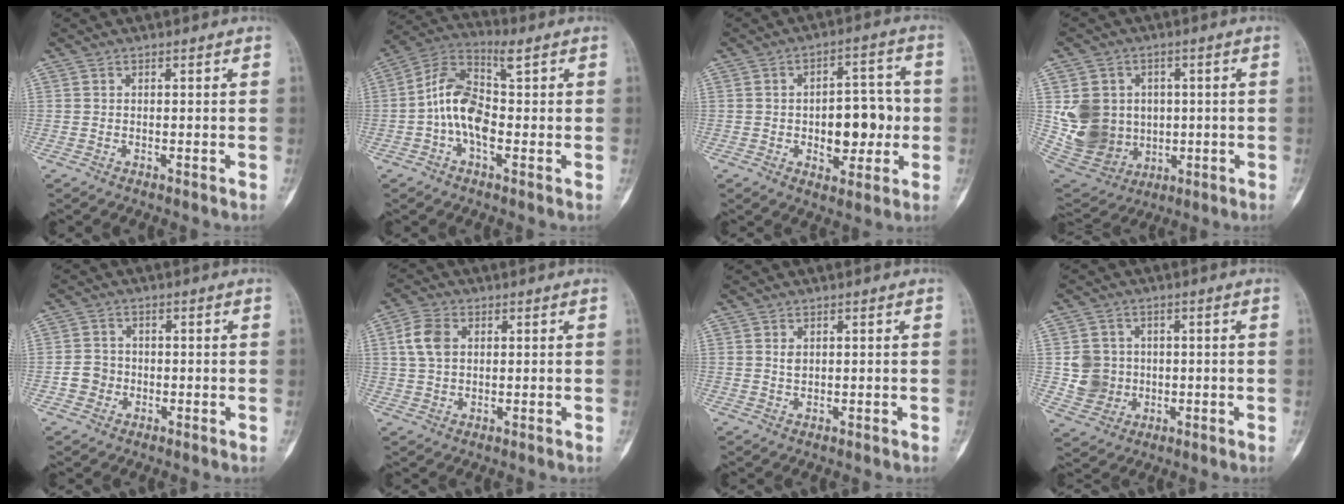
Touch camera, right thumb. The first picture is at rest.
{"total": 10.1, "force": [-0.1, 5.4, 8.6], "torque": [-0.173, 0.033, -0.008]}
{"total": 11.2, "force": [-1.3, 6.7, 8.9], "torque": [-0.083, 0.026, -0.015]}
{"total": 15.2, "force": [0.6, 13.3, 7.4], "torque": [-0.113, 0.003, 0.039]}
{"total": 3.6, "force": [-0.9, 3.4, 1.0], "torque": [-0.003, 0.011, -0.020]}
{"total": 6.1, "force": [1.3, 4.2, 4.2], "torque": [-0.082, 0.006, 0.023]}
{"total": 0.7, "force": [0.3, 0.5, 0.4], "torque": [-0.002, 0.000, 0.006]}
{"total": 6.8, "force": [-0.1, 6.5, 2.0], "torque": [-0.009, 0.006, 0.001]}